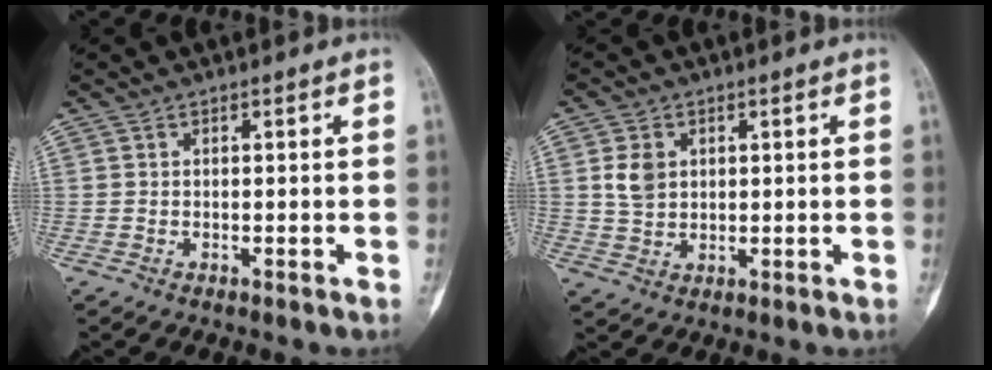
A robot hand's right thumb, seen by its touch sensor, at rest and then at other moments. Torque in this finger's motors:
{"motor_torque": [-0.01, 0.04, -0.01, -0.01, 0.03]}